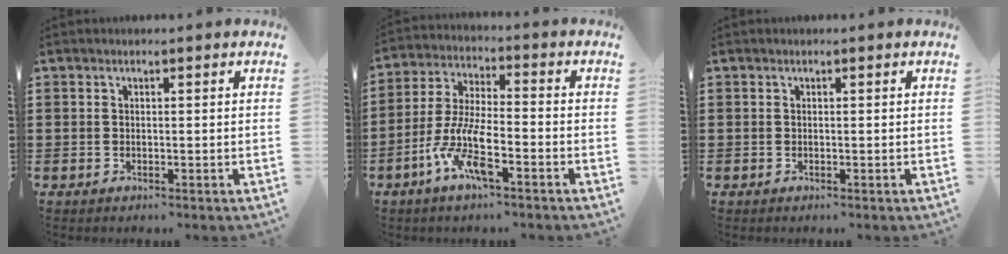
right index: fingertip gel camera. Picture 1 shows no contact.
{"total": 9.3, "force": [-4.8, 2.4, 7.5], "torque": [-0.174, -0.007, -0.095]}
{"total": 0.0}